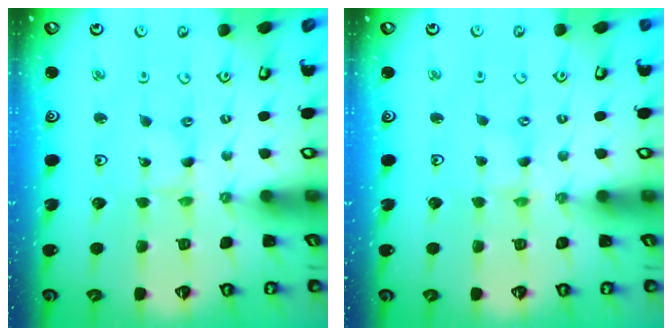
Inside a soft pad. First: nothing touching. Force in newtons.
{"total": 0.6, "press": 0.6, "slide": 0.1}